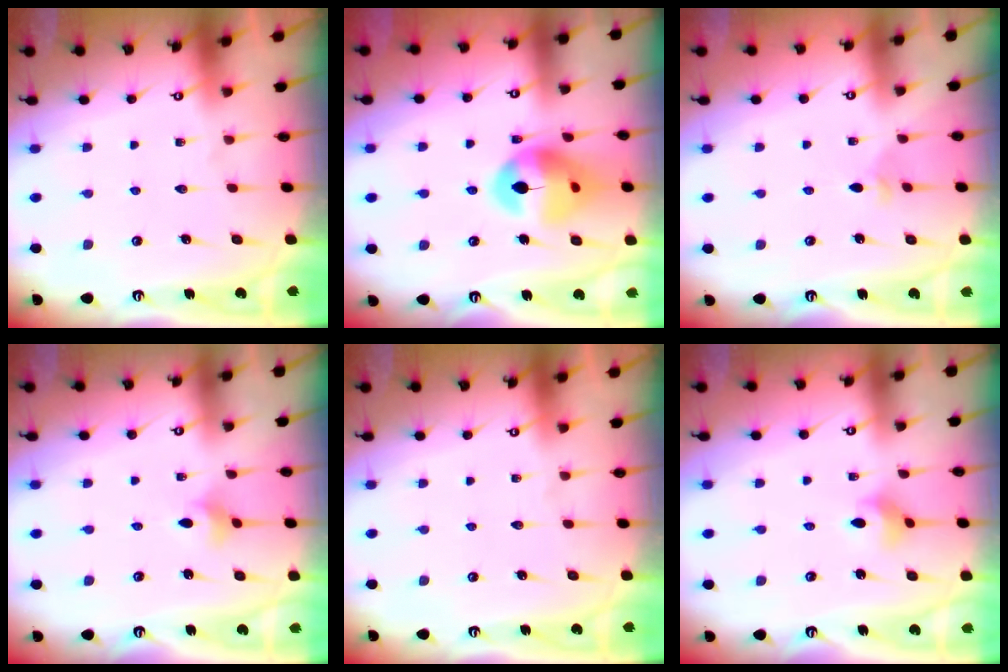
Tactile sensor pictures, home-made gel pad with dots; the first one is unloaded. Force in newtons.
{"total": 14.6, "press": 14.5, "slide": 1.6}
{"total": 2.6, "press": 2.5, "slide": 0.7}
{"total": 3.3, "press": 3.2, "slide": 0.6}
{"total": 0.0}
{"total": 3.9, "press": 3.9, "slide": 0.6}